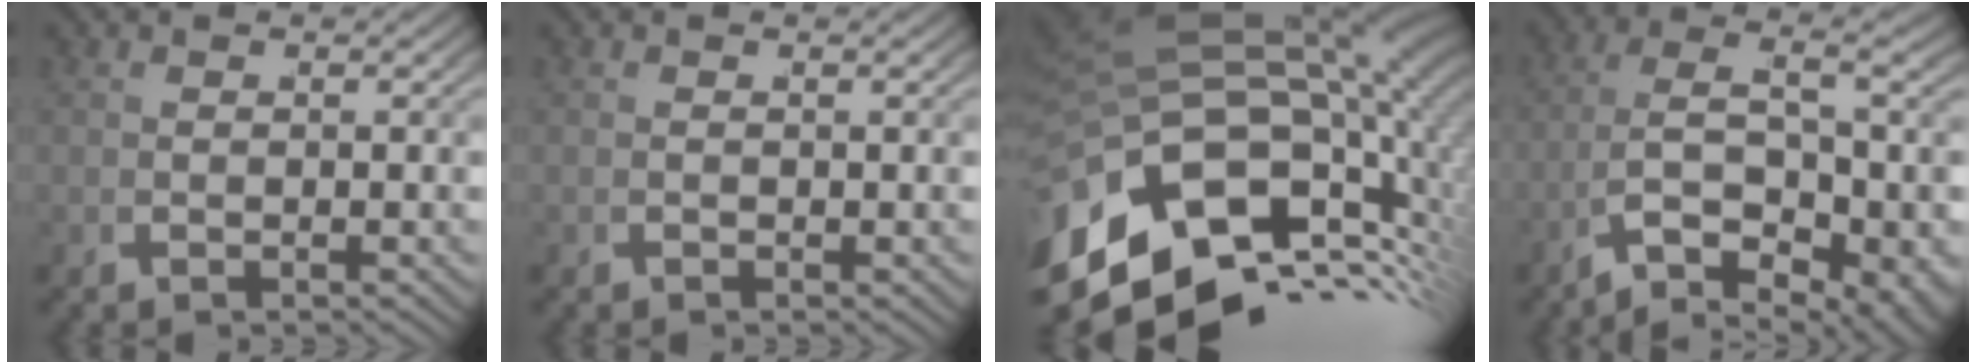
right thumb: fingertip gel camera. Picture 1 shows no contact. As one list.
[{"total": 0.0}, {"total": 26.0, "force": [-2.0, 18.0, 18.7], "torque": [-0.335, -0.030, -0.026]}, {"total": 11.1, "force": [-3.0, 6.6, 8.4], "torque": [-0.171, -0.038, -0.038]}]